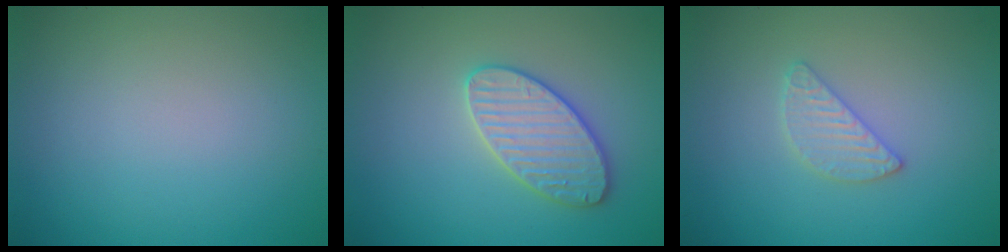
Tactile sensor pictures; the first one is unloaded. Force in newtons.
{"total": 3.6, "press": 3.6, "slide": 0.1}
{"total": 2.0, "press": 2.0, "slide": 0.2}